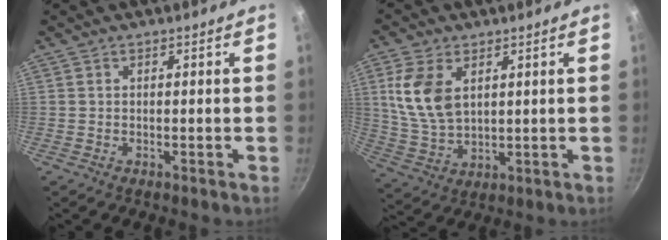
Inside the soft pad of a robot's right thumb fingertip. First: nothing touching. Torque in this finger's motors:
{"motor_torque": [-0.82, 1.10, 0.92, -0.21, 0.12]}